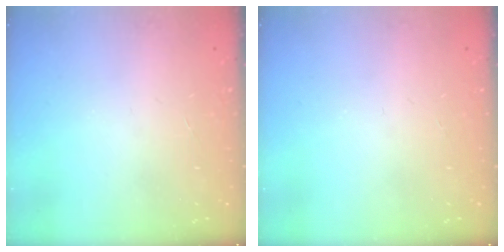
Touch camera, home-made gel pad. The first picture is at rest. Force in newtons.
{"total": 0.0}